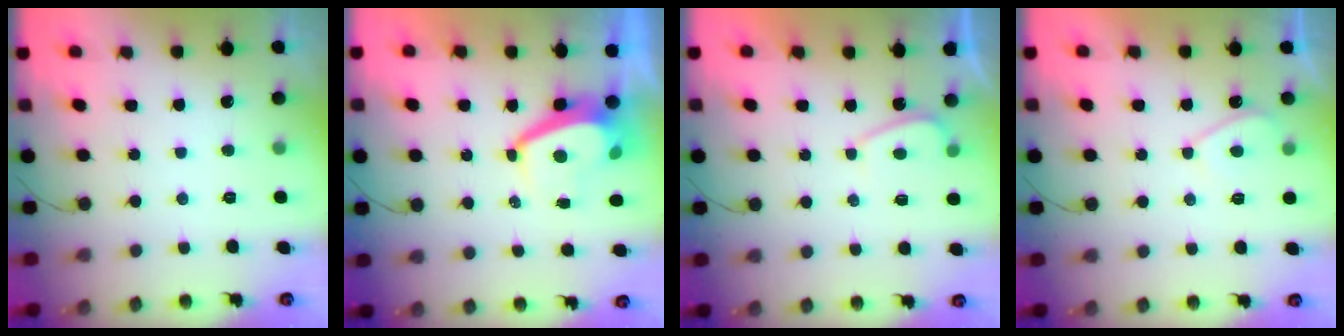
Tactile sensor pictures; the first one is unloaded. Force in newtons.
{"total": 4.3, "press": 4.3, "slide": 0.5}
{"total": 1.6, "press": 1.5, "slide": 0.6}
{"total": 2.8, "press": 2.7, "slide": 0.5}